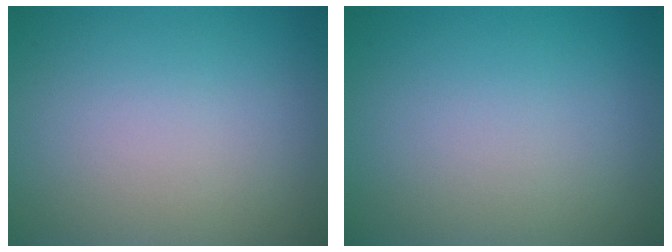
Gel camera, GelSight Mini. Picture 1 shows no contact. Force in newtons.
{"total": 0.0}